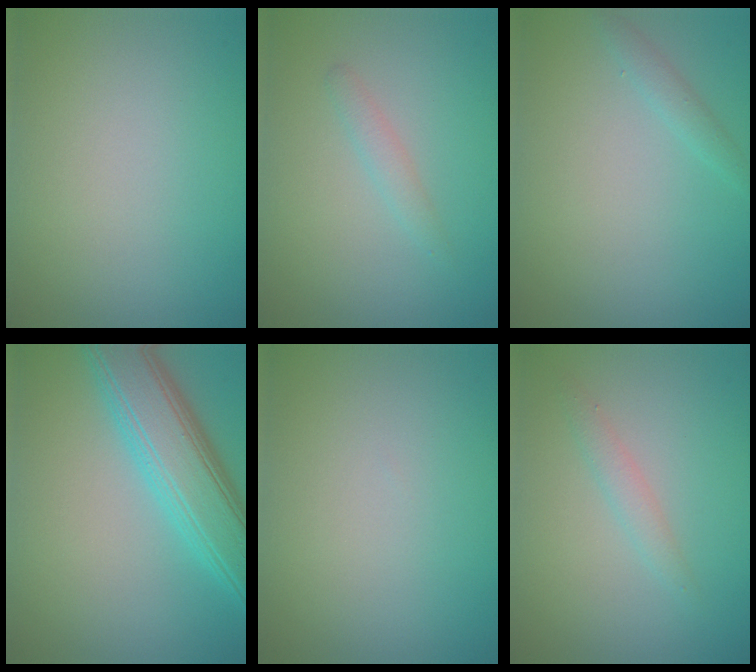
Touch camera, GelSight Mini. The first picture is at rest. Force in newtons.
{"total": 1.2, "press": 1.2, "slide": 0.0}
{"total": 1.1, "press": 1.1, "slide": 0.1}
{"total": 7.3, "press": 7.3, "slide": 0.2}
{"total": 0.0}
{"total": 1.4, "press": 1.4, "slide": 0.1}